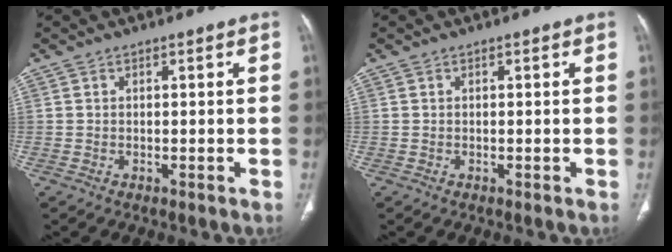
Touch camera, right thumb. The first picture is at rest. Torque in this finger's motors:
{"motor_torque": [-0.04, 0.00, -0.38, 0.38, 0.04]}